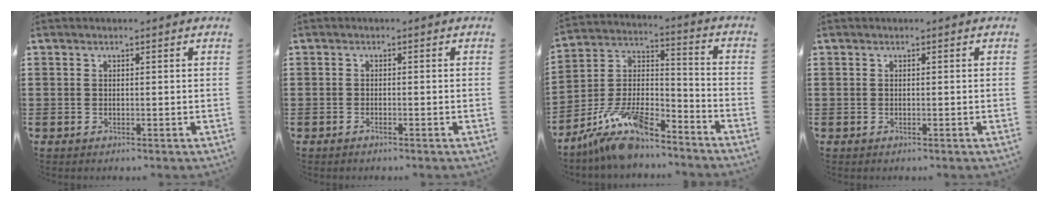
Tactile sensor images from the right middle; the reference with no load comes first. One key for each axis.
{"total": 0.6, "fx": -0.5, "fy": -0.1, "fz": 0.3, "tx": -0.008, "ty": -0.004, "tz": -0.010}
{"total": 11.8, "fx": -10.0, "fy": 2.6, "fz": 5.6, "tx": -0.119, "ty": 0.017, "tz": -0.201}
{"total": 0.0}